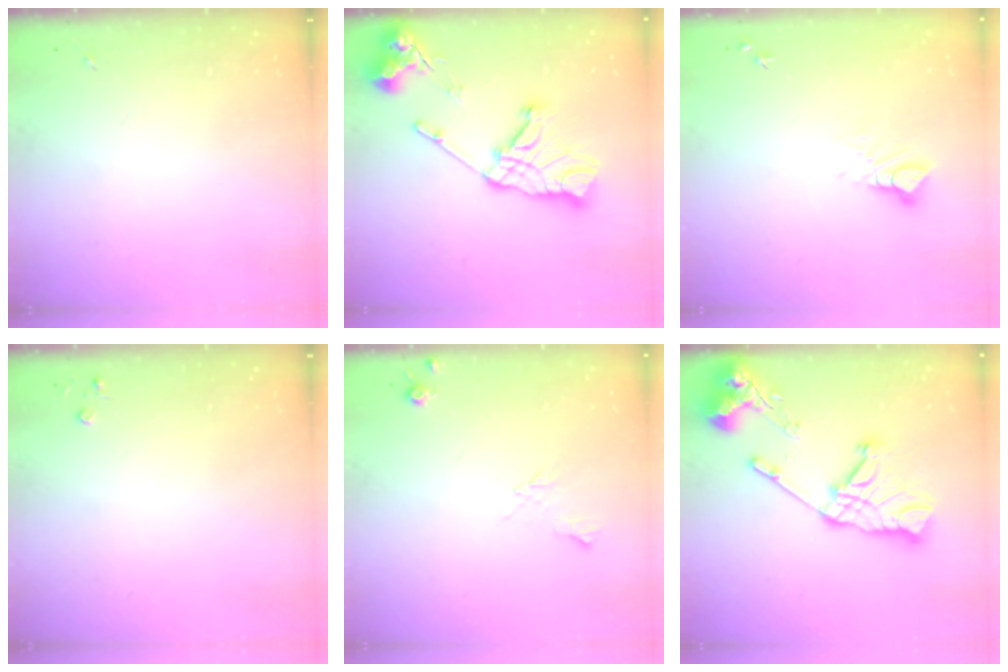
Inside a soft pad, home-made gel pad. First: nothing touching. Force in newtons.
{"total": 18.1, "press": 18.0, "slide": 2.1}
{"total": 5.0, "press": 5.0, "slide": 0.2}
{"total": 2.2, "press": 2.2, "slide": 0.3}
{"total": 5.8, "press": 5.8, "slide": 0.8}
{"total": 20.1, "press": 20.0, "slide": 2.3}